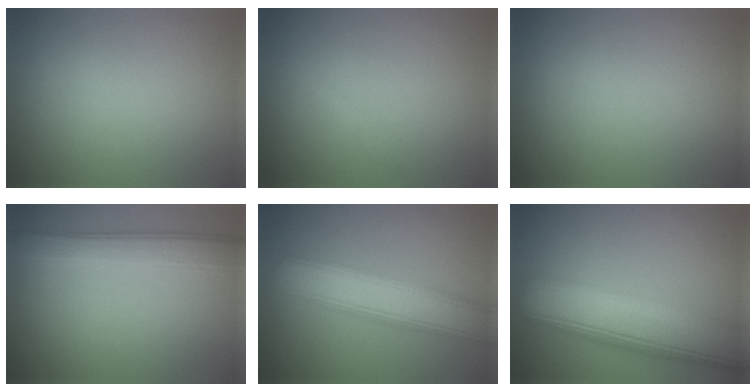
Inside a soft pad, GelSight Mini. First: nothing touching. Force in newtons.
{"total": 0.6, "press": 0.5, "slide": 0.1}
{"total": 0.0}
{"total": 4.9, "press": 4.9, "slide": 0.1}
{"total": 6.9, "press": 6.9, "slide": 0.2}
{"total": 10.4, "press": 10.3, "slide": 1.1}